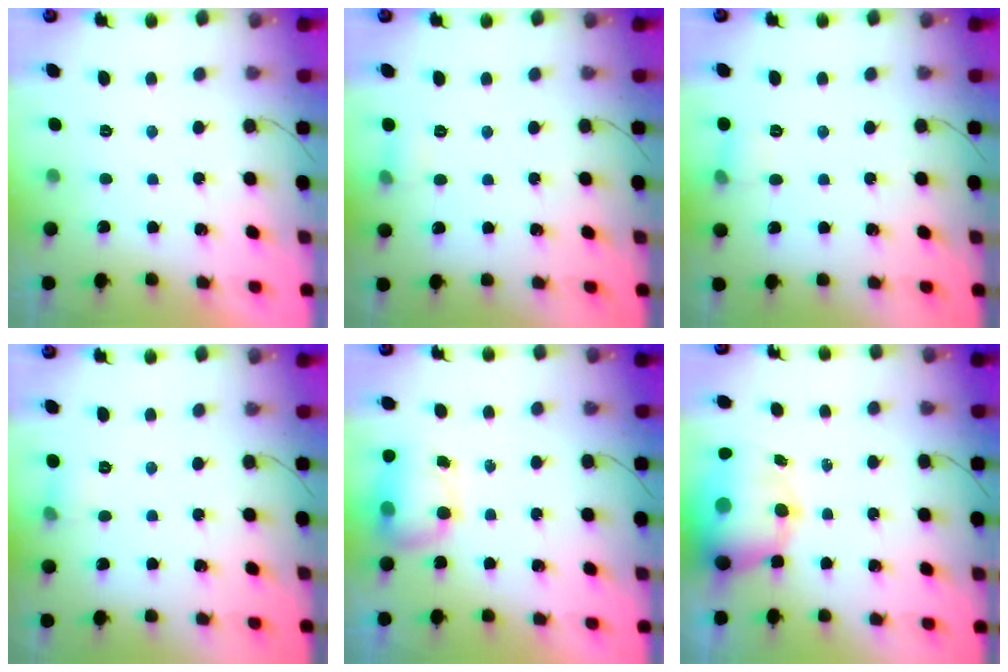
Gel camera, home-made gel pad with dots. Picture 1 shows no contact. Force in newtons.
{"total": 5.0, "press": 4.7, "slide": 1.7}
{"total": 5.4, "press": 5.1, "slide": 1.6}
{"total": 5.4, "press": 5.2, "slide": 1.7}
{"total": 7.4, "press": 7.3, "slide": 0.9}
{"total": 12.9, "press": 12.3, "slide": 3.7}